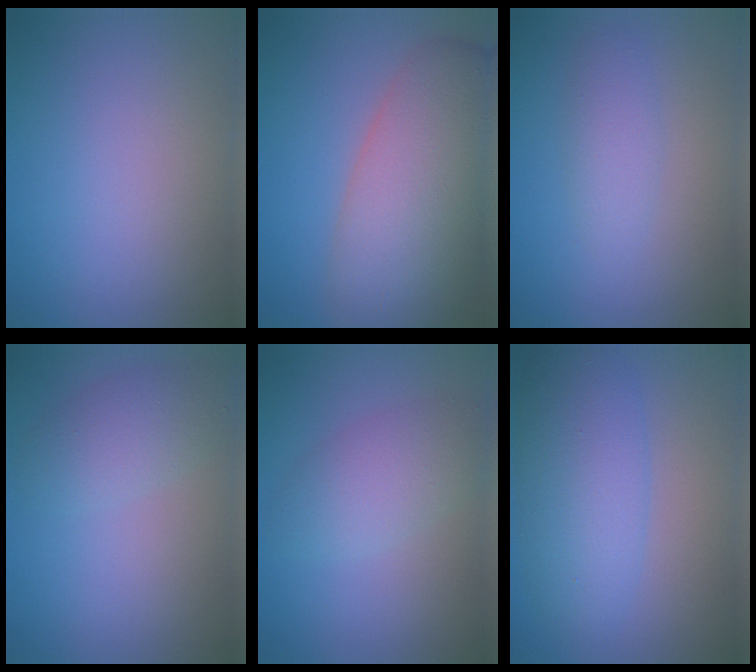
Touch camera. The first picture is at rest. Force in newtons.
{"total": 11.3, "press": 11.3, "slide": 0.8}
{"total": 2.0, "press": 2.0, "slide": 0.1}
{"total": 2.6, "press": 2.6, "slide": 0.2}
{"total": 3.7, "press": 3.7, "slide": 0.2}
{"total": 6.4, "press": 6.4, "slide": 0.1}